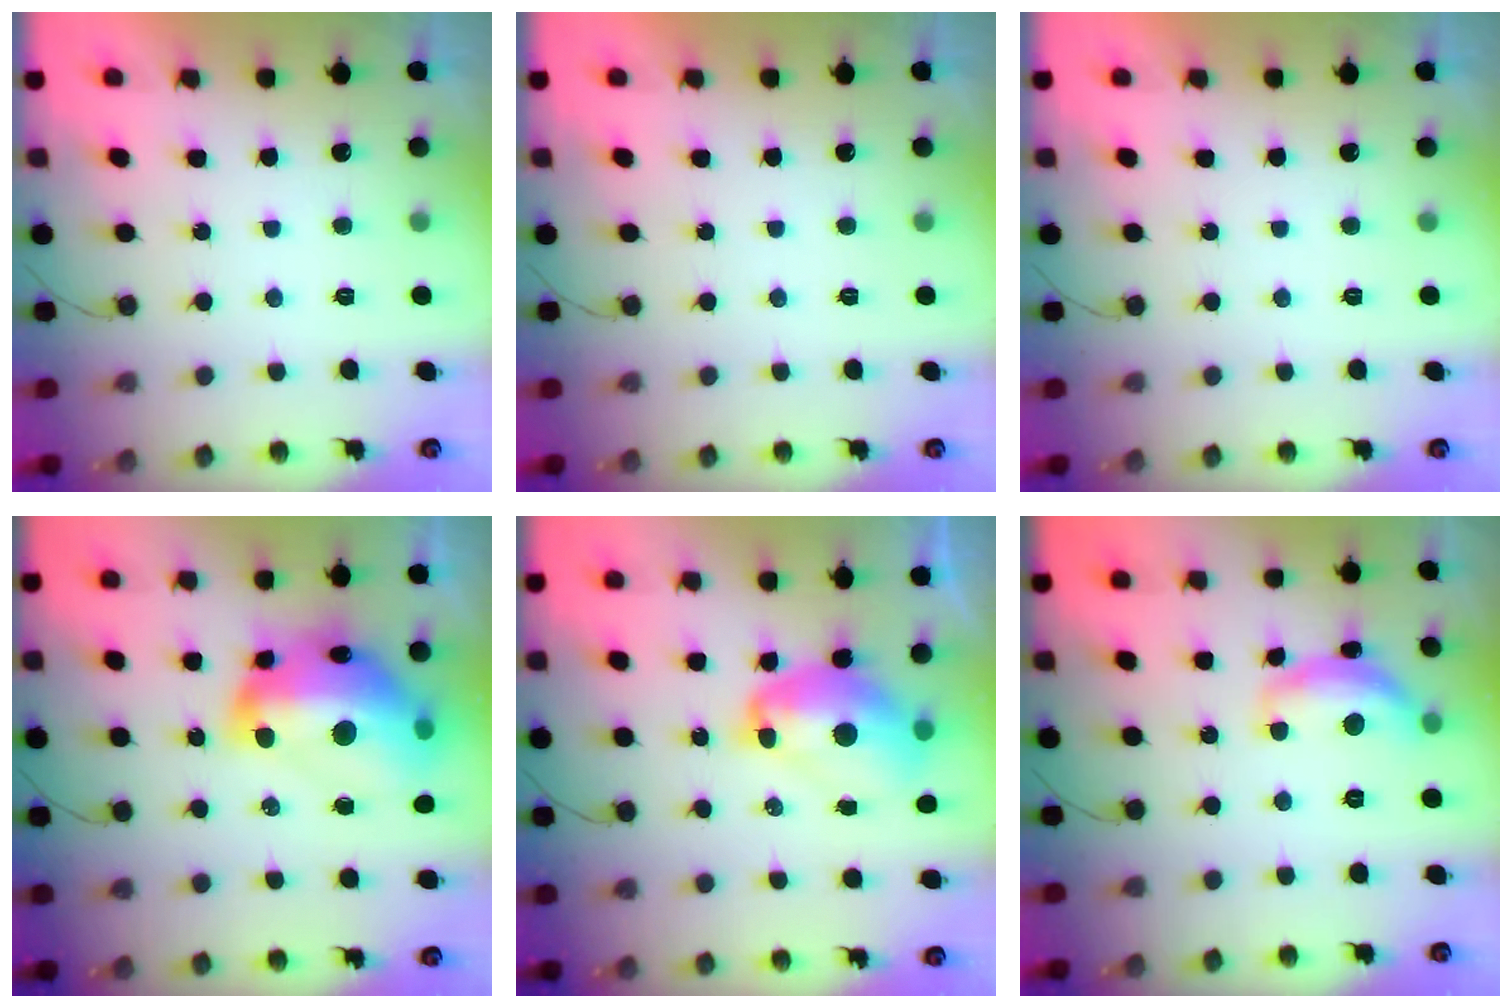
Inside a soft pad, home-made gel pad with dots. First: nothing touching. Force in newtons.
{"total": 0.0}
{"total": 0.0}
{"total": 23.1, "press": 23.0, "slide": 1.9}
{"total": 13.2, "press": 13.2, "slide": 1.2}
{"total": 11.6, "press": 11.6, "slide": 0.6}